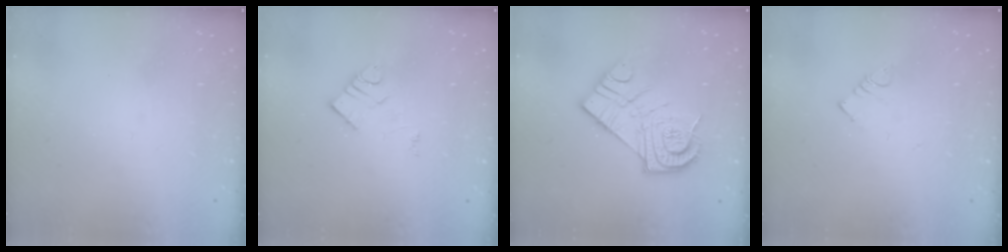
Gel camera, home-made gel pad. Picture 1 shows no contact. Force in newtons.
{"total": 6.6, "press": 6.6, "slide": 0.3}
{"total": 17.1, "press": 17.0, "slide": 1.8}
{"total": 2.8, "press": 2.8, "slide": 0.3}